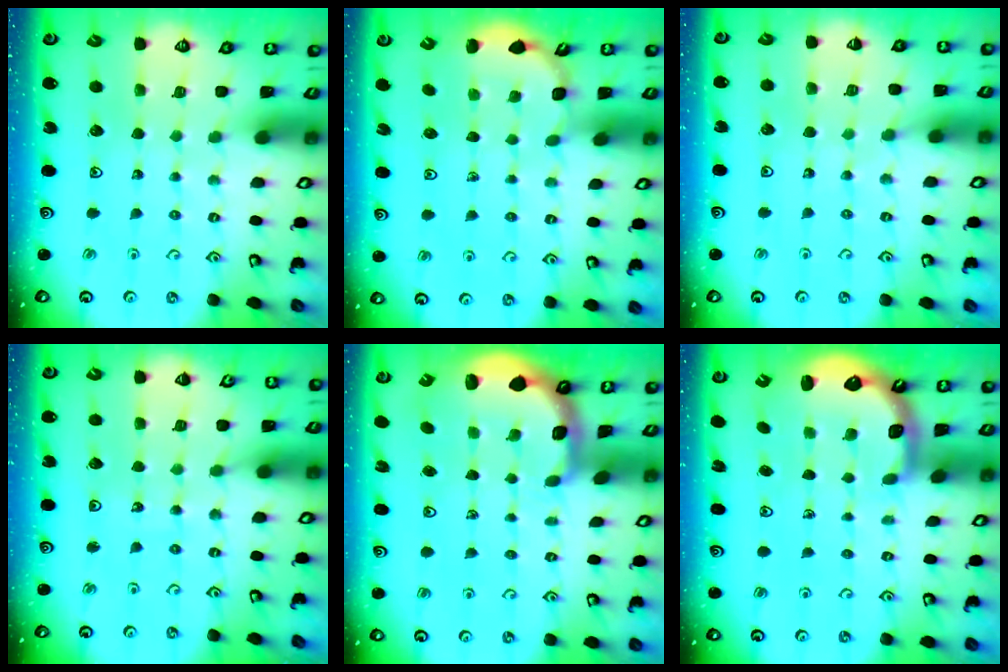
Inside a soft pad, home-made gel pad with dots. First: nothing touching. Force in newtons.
{"total": 2.8, "press": 1.8, "slide": 2.1}
{"total": 5.4, "press": 5.4, "slide": 0.9}
{"total": 3.6, "press": 3.6, "slide": 0.3}
{"total": 2.1, "press": 1.9, "slide": 0.8}
{"total": 3.0, "press": 2.4, "slide": 1.8}